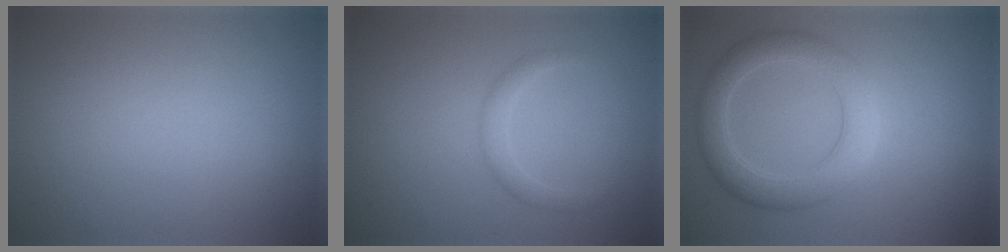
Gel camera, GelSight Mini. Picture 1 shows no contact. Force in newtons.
{"total": 1.4, "press": 1.4, "slide": 0.0}
{"total": 4.6, "press": 4.6, "slide": 0.2}